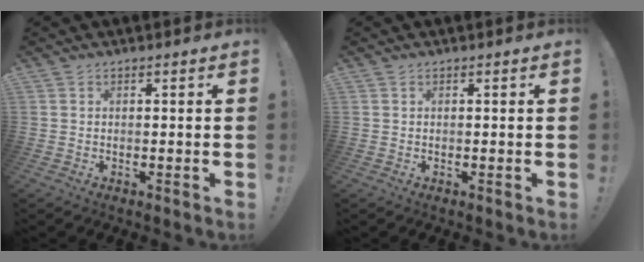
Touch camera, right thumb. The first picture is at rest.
{"total": 0.0}